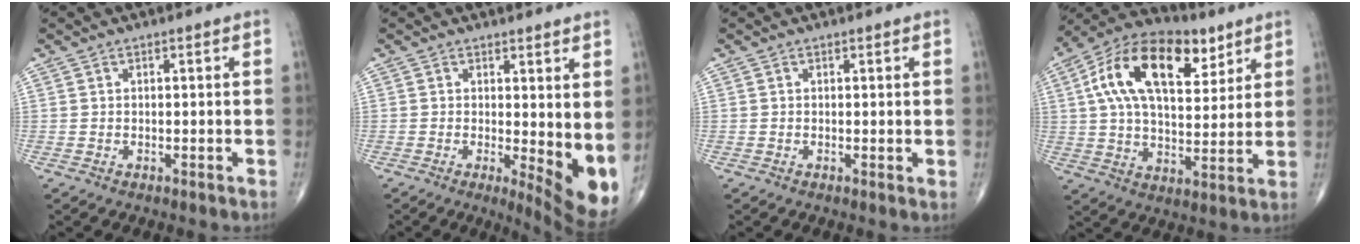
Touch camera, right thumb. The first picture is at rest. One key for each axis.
{"total": 8.8, "fx": 0.7, "fy": 3.1, "fz": 8.2, "tx": -0.105, "ty": -0.022, "tz": 0.016}
{"total": 0.6, "fx": 0.3, "fy": 0.1, "fz": 0.5, "tx": -0.012, "ty": -0.004, "tz": 0.002}
{"total": 20.5, "fx": 8.1, "fy": 10.9, "fz": 15.4, "tx": -0.245, "ty": -0.002, "tz": 0.133}